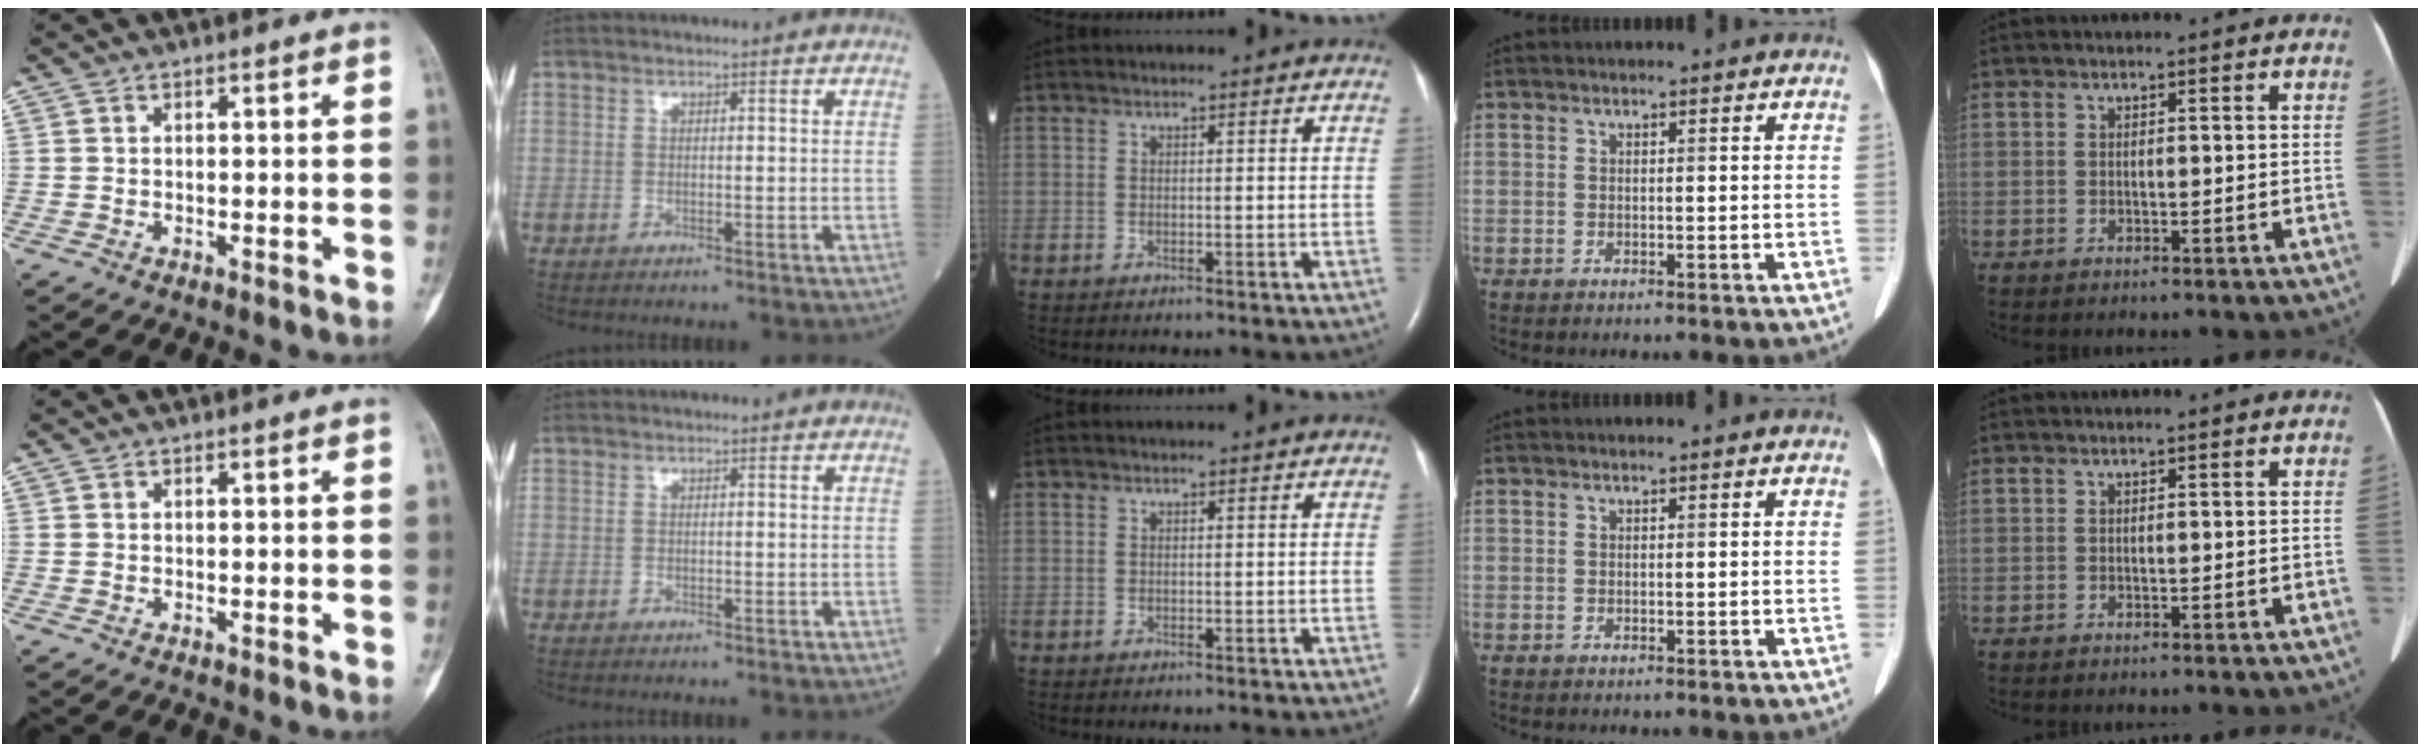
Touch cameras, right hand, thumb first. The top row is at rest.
{}